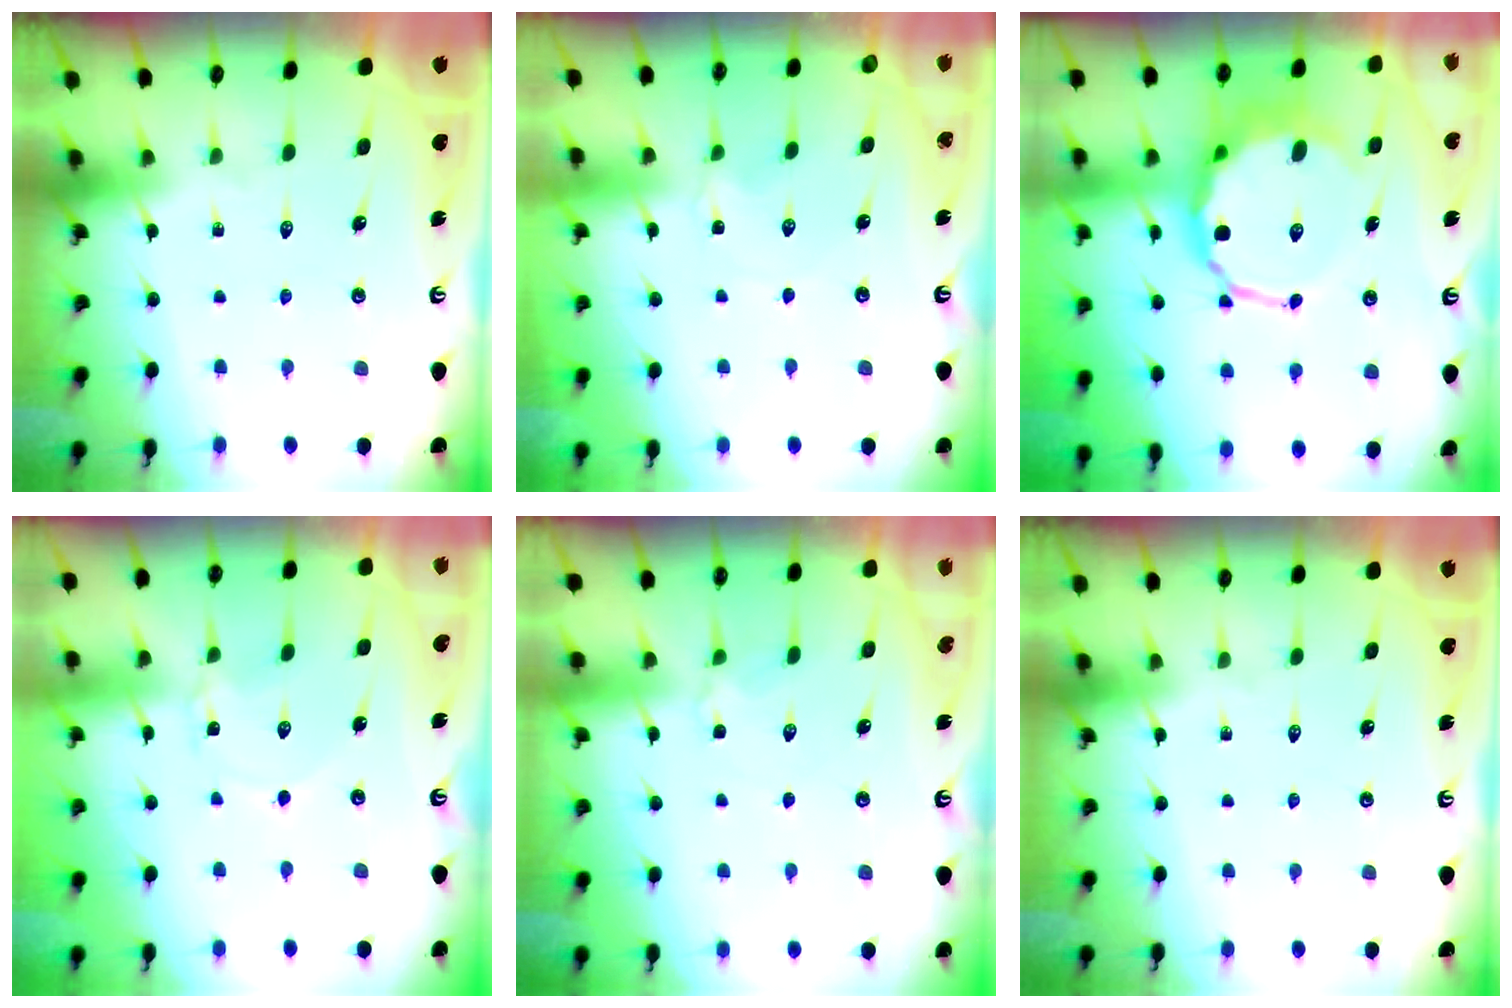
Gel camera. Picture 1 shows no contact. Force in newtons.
{"total": 2.6, "press": 2.6, "slide": 0.5}
{"total": 10.8, "press": 10.4, "slide": 3.0}
{"total": 1.0, "press": 1.0, "slide": 0.1}
{"total": 2.9, "press": 2.9, "slide": 0.6}
{"total": 0.0}